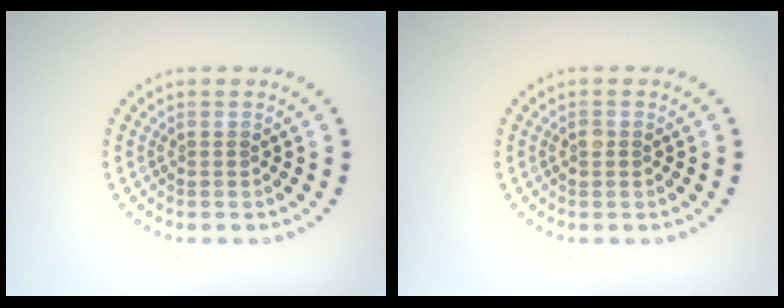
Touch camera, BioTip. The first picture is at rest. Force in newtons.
{"total": 1.2, "press": 1.2, "slide": 0.0}